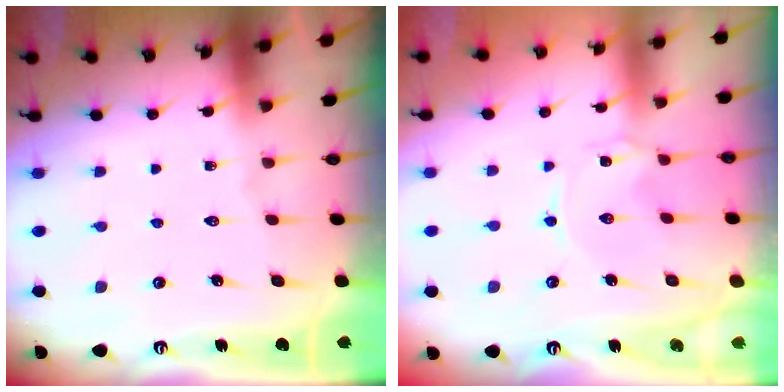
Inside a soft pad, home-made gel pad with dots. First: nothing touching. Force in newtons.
{"total": 0.0}